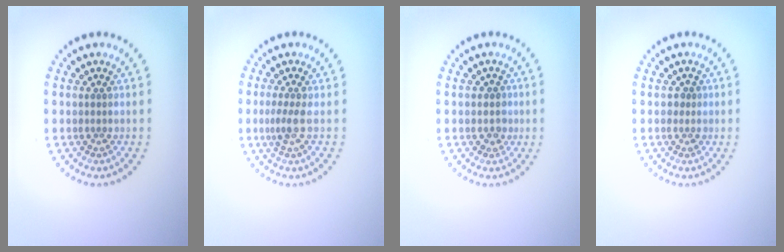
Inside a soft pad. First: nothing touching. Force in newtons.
{"total": 1.5, "press": 1.3, "slide": 0.9}
{"total": 1.5, "press": 1.3, "slide": 0.8}
{"total": 0.7, "press": 0.7, "slide": 0.3}